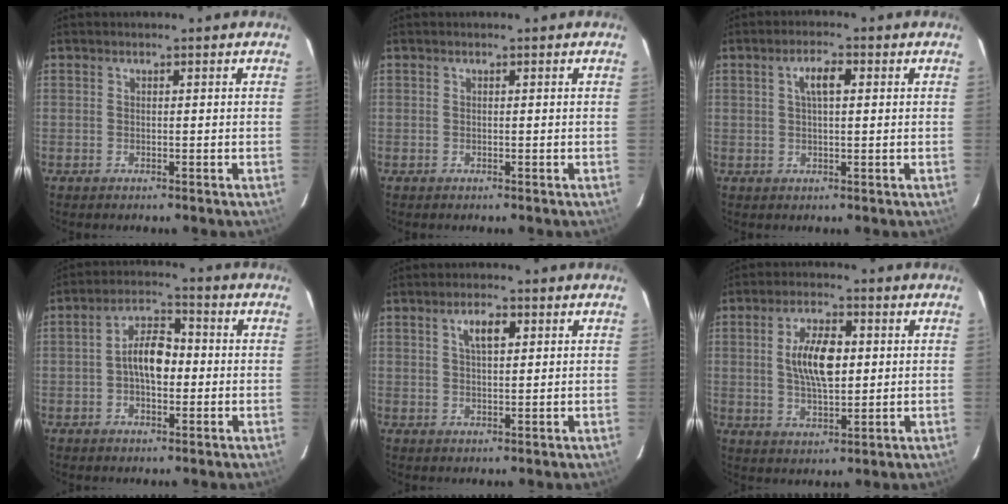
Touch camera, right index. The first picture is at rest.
{"total": 0.0}
{"total": 3.9, "force": [1.2, 1.2, 3.5], "torque": [-0.065, 0.010, 0.022]}
{"total": 7.6, "force": [-0.6, 4.0, 6.5], "torque": [-0.118, 0.019, -0.009]}
{"total": 4.2, "force": [1.7, 1.5, 3.5], "torque": [-0.061, 0.009, 0.032]}
{"total": 9.7, "force": [1.4, 4.2, 8.6], "torque": [-0.159, 0.006, 0.029]}